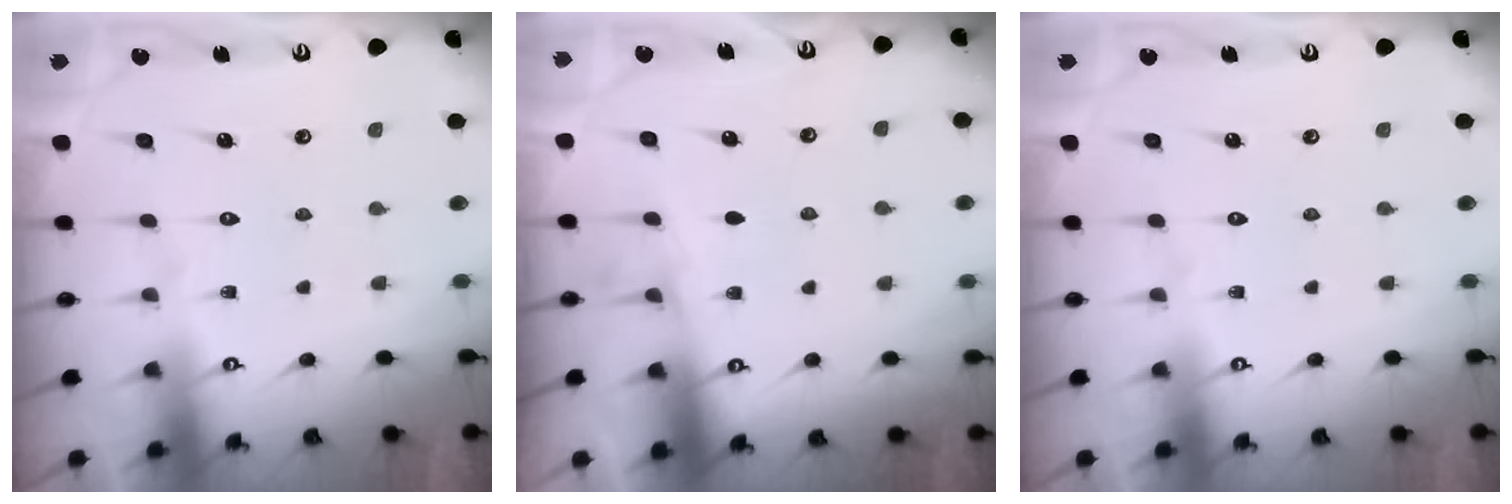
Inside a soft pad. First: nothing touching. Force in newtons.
{"total": 2.6, "press": 2.5, "slide": 0.4}
{"total": 0.0}